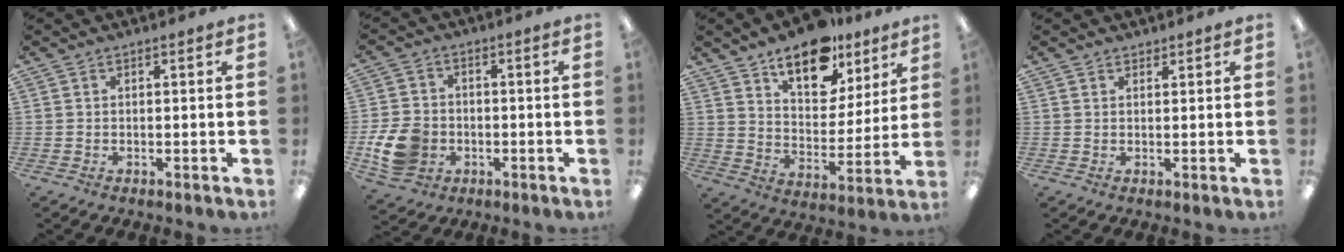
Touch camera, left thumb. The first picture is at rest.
{"total": 10.6, "force": [-2.9, 8.4, 5.8], "torque": [-0.130, 0.017, -0.049]}
{"total": 16.0, "force": [11.5, 8.0, 7.7], "torque": [-0.117, -0.063, 0.203]}
{"total": 1.1, "force": [1.1, 0.4, -0.1], "torque": [0.001, -0.001, 0.021]}